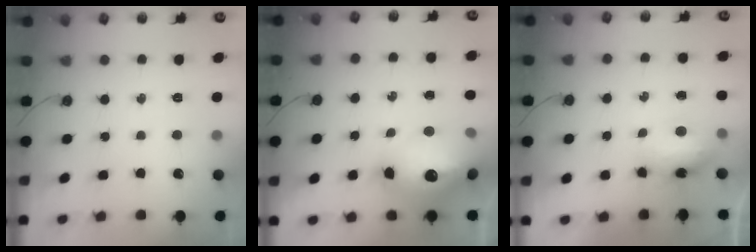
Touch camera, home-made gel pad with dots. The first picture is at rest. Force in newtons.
{"total": 22.1, "press": 21.4, "slide": 5.3}
{"total": 15.8, "press": 9.7, "slide": 12.5}